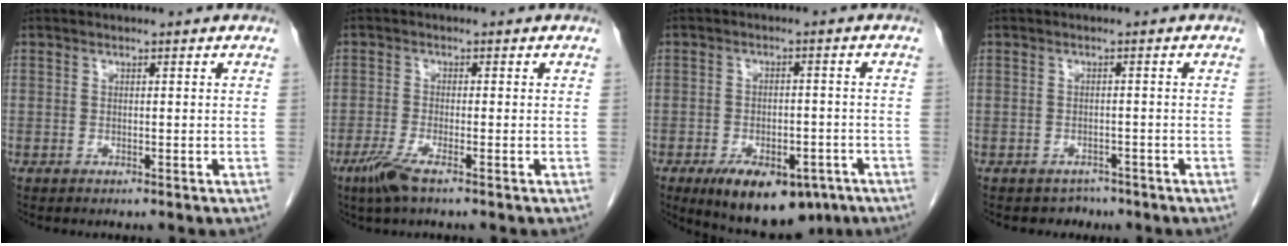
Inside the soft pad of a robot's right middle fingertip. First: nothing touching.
{"total": 3.7, "force": [-2.4, 0.3, 2.8], "torque": [-0.063, -0.010, -0.051]}
{"total": 12.8, "force": [-8.1, 6.3, 7.7], "torque": [-0.111, -0.004, -0.116]}
{"total": 2.4, "force": [-1.9, 1.6, -0.2], "torque": [-0.002, 0.006, -0.026]}